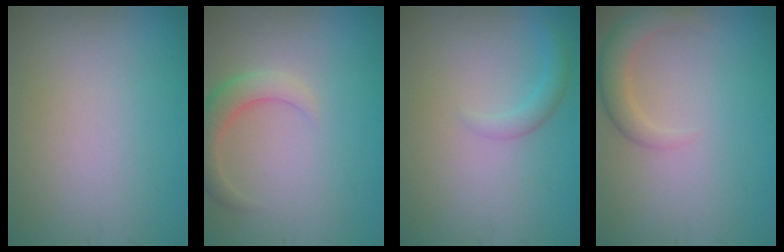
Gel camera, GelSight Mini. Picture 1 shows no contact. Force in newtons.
{"total": 3.0, "press": 3.0, "slide": 0.3}
{"total": 1.5, "press": 1.5, "slide": 0.0}
{"total": 2.8, "press": 2.7, "slide": 0.2}